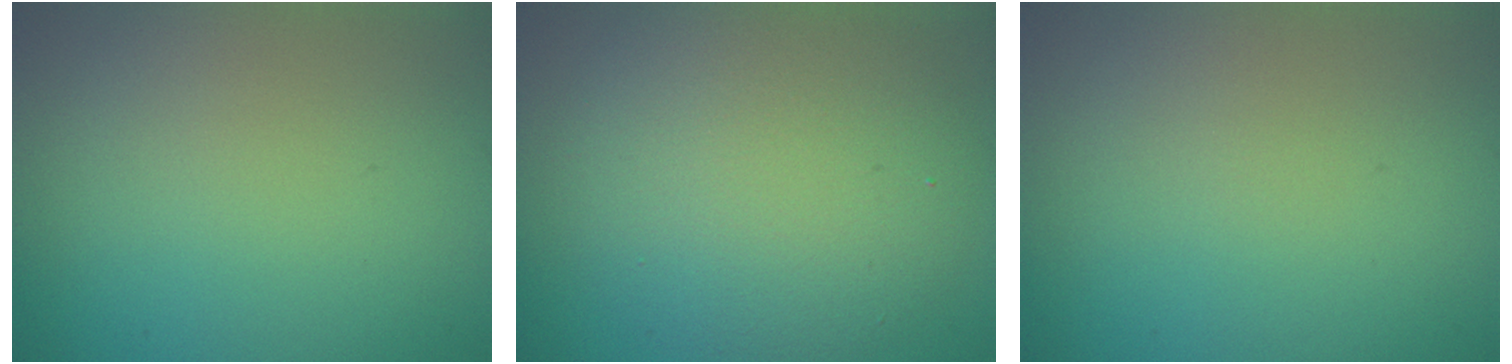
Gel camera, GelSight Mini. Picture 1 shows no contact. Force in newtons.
{"total": 7.3, "press": 7.3, "slide": 0.1}
{"total": 0.0}